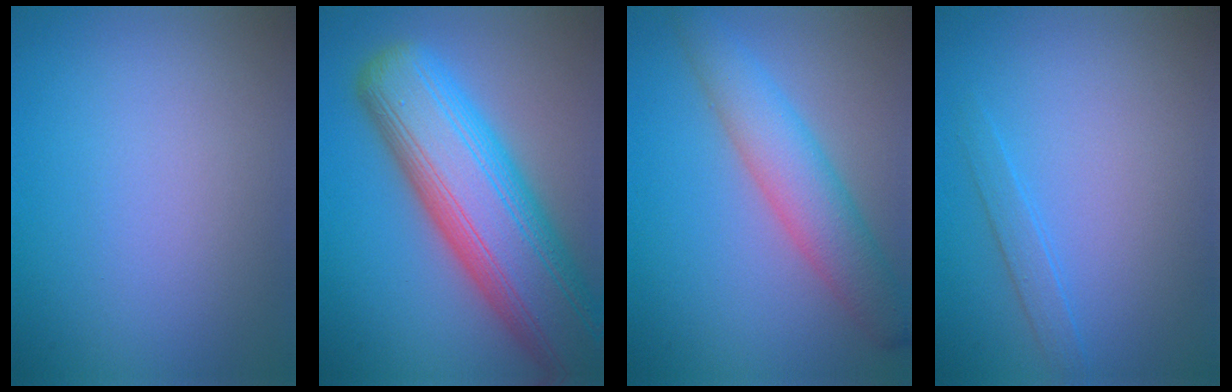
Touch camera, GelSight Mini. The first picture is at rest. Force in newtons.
{"total": 14.4, "press": 14.4, "slide": 0.6}
{"total": 5.2, "press": 5.2, "slide": 0.1}
{"total": 1.3, "press": 1.3, "slide": 0.1}